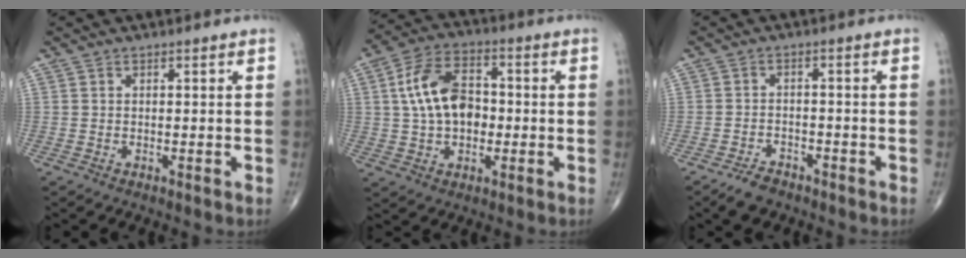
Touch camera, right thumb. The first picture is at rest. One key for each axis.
{"total": 12.8, "fx": 0.6, "fy": 8.3, "fz": 9.7, "tx": -0.159, "ty": 0.022, "tz": 0.005}
{"total": 4.1, "fx": -3.3, "fy": 2.0, "fz": 1.5, "tx": -0.029, "ty": 0.013, "tz": -0.056}